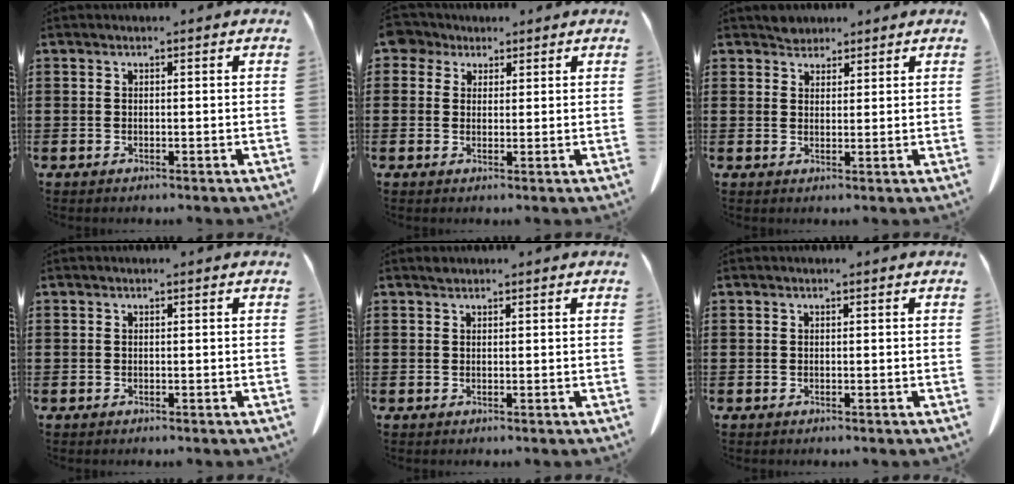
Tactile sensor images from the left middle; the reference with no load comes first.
{"total": 3.4, "force": [2.3, 2.3, 0.9], "torque": [-0.024, 0.010, 0.042]}
{"total": 2.3, "force": [2.1, 0.8, 0.0], "torque": [-0.004, 0.005, 0.043]}
{"total": 0.0}
{"total": 0.6, "force": [0.5, 0.3, 0.1], "torque": [-0.004, 0.001, 0.010]}
{"total": 0.0}